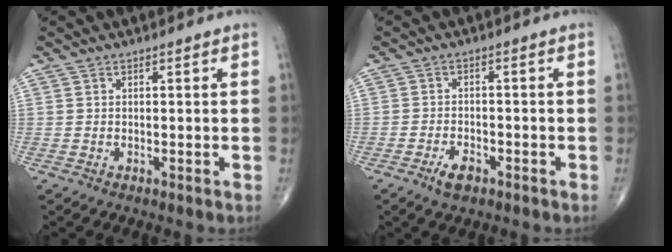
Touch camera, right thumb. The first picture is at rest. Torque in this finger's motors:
{"motor_torque": [-0.02, 0.17, 0.19, 0.13, 0.07]}